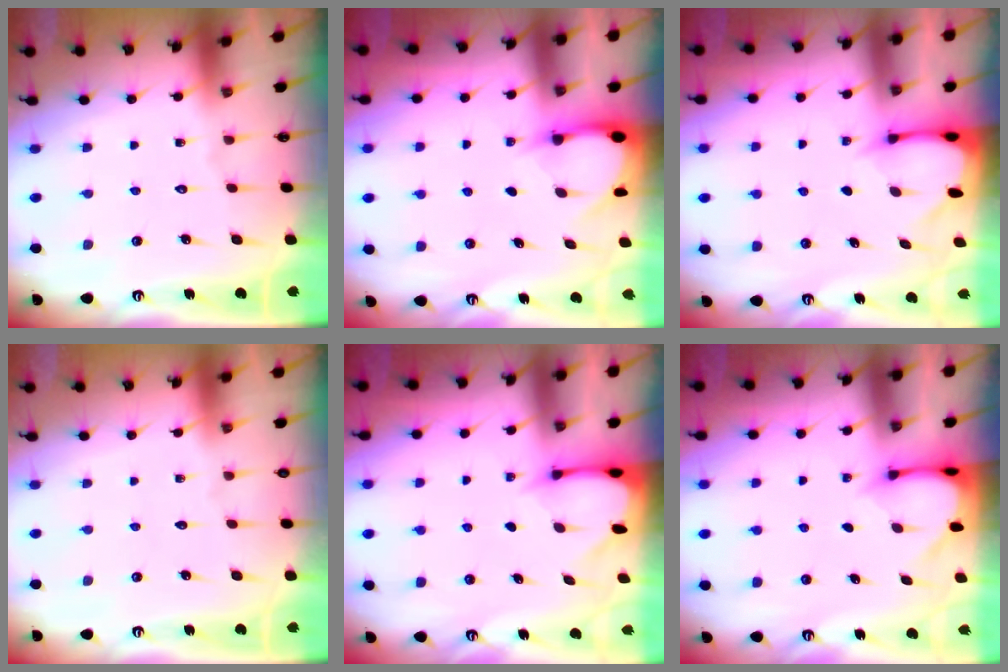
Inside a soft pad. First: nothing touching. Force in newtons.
{"total": 2.9, "press": 2.9, "slide": 0.3}
{"total": 2.6, "press": 2.6, "slide": 0.3}
{"total": 0.0}
{"total": 2.6, "press": 2.6, "slide": 0.3}
{"total": 3.2, "press": 3.2, "slide": 0.2}